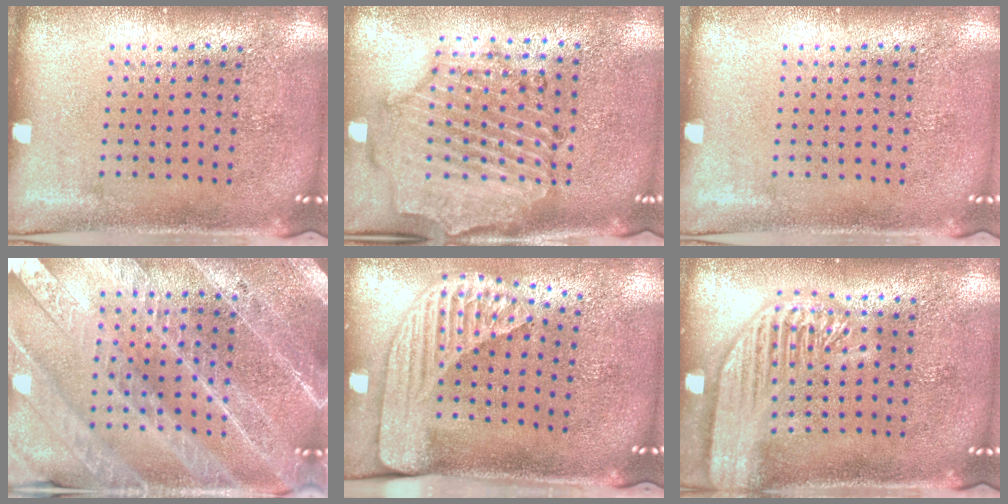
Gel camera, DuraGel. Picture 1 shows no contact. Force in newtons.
{"total": 1.6, "press": 1.6, "slide": 0.4}
{"total": 0.0}
{"total": 4.1, "press": 3.8, "slide": 1.7}
{"total": 2.3, "press": 1.8, "slide": 1.5}
{"total": 3.6, "press": 3.6, "slide": 0.4}